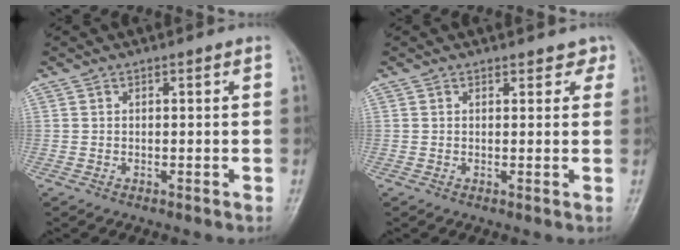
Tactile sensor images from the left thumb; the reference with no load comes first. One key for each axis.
{"total": 2.1, "fx": 1.6, "fy": 1.3, "fz": 0.4, "tx": 0.020, "ty": -0.006, "tz": 0.009}